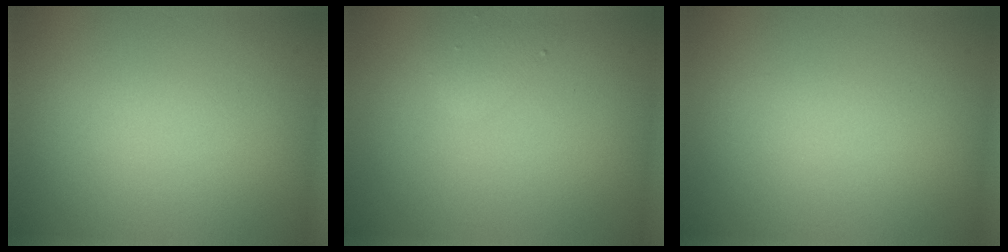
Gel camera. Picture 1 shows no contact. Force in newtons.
{"total": 1.0, "press": 1.0, "slide": 0.1}
{"total": 0.0}